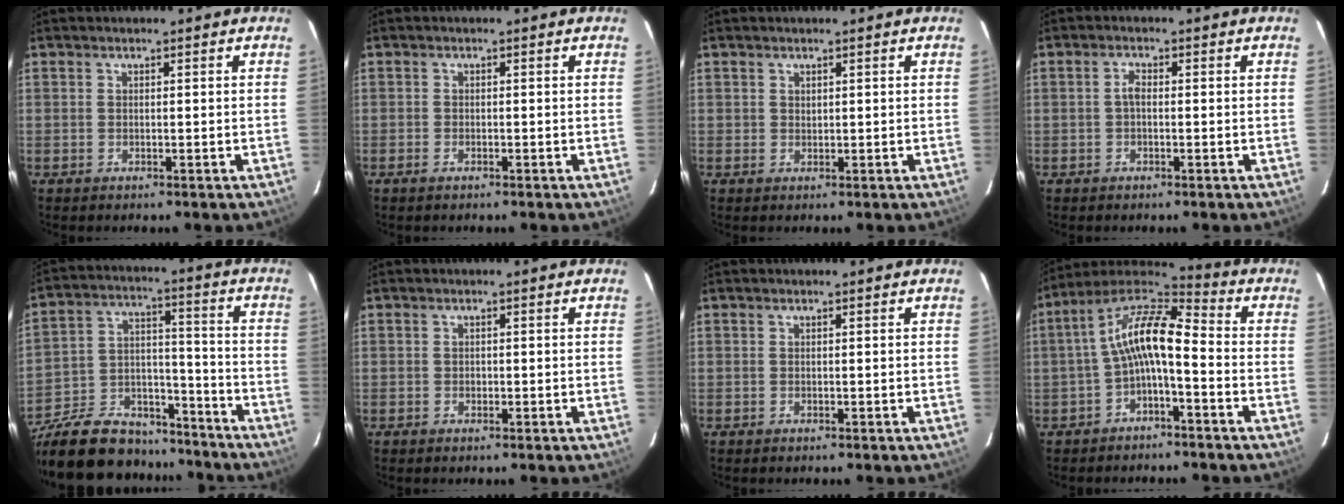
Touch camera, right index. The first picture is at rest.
{"total": 1.1, "force": [-0.8, 0.5, 0.4], "torque": [-0.010, -0.002, -0.017]}
{"total": 0.8, "force": [0.6, 0.5, 0.1], "torque": [-0.001, 0.002, 0.011]}
{"total": 1.5, "force": [-0.2, 0.8, 1.3], "torque": [-0.027, 0.008, -0.006]}
{"total": 25.6, "force": [-20.4, 11.6, 10.3], "torque": [-0.230, 0.033, -0.301]}
{"total": 0.7, "force": [-0.1, 0.6, 0.2], "torque": [-0.001, 0.001, -0.002]}
{"total": 0.0}
{"total": 10.6, "force": [-2.3, 3.5, 9.8], "torque": [-0.200, 0.023, -0.048]}